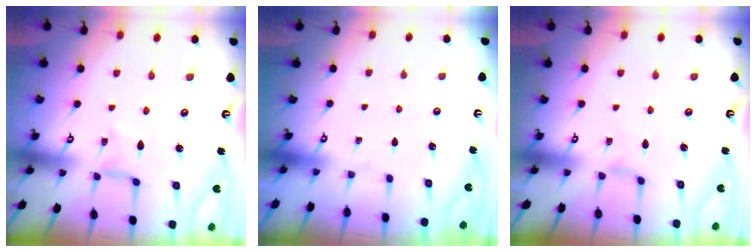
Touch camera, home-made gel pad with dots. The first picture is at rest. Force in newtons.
{"total": 0.0}
{"total": 0.6, "press": 0.6, "slide": 0.2}